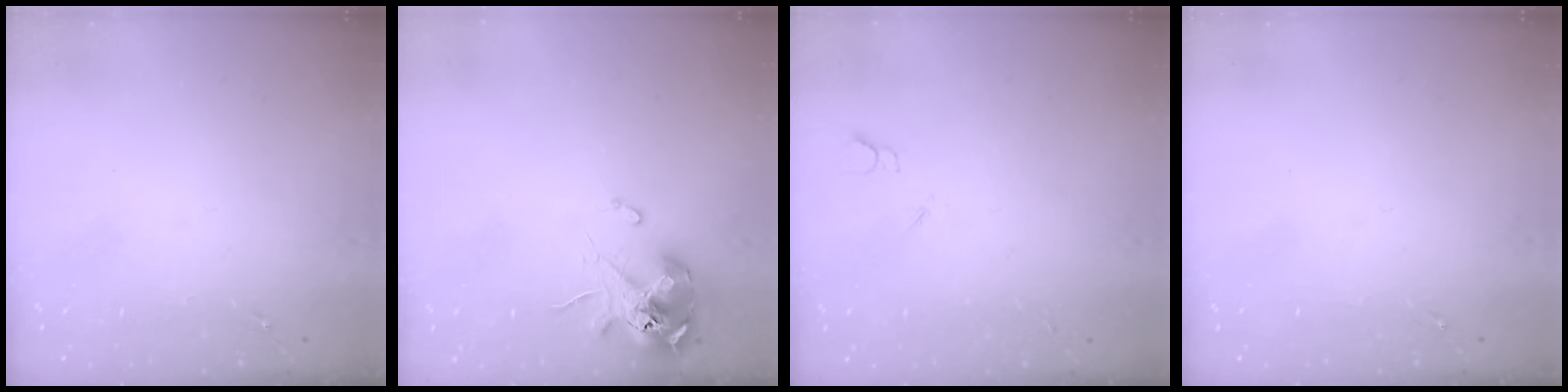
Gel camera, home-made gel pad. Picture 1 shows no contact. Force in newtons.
{"total": 11.1, "press": 11.0, "slide": 1.6}
{"total": 3.2, "press": 3.2, "slide": 0.4}
{"total": 0.0}